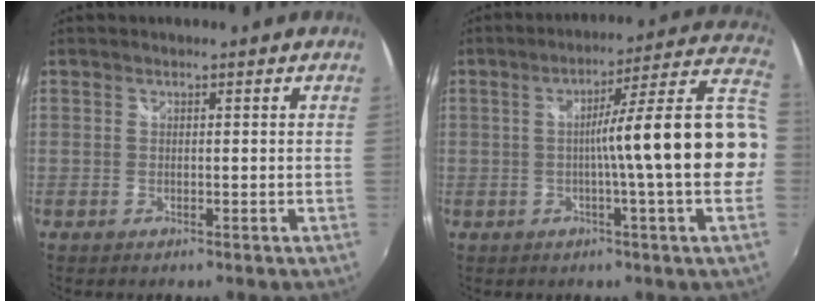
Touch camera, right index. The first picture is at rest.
{"total": 15.8, "force": [-1.3, -2.4, 15.6], "torque": [-0.182, 0.014, -0.015]}